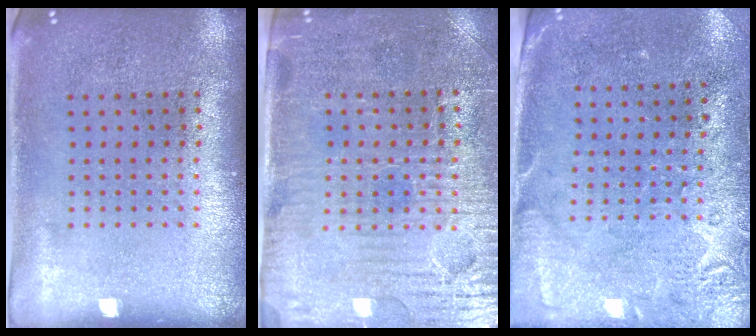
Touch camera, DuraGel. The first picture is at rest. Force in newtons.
{"total": 3.8, "press": 3.6, "slide": 1.4}
{"total": 2.7, "press": 2.3, "slide": 1.5}